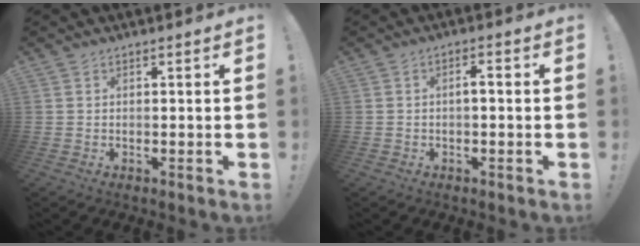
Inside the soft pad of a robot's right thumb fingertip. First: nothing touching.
{"total": 2.2, "force": [-0.7, 0.7, 2.0], "torque": [-0.038, 0.009, -0.016]}